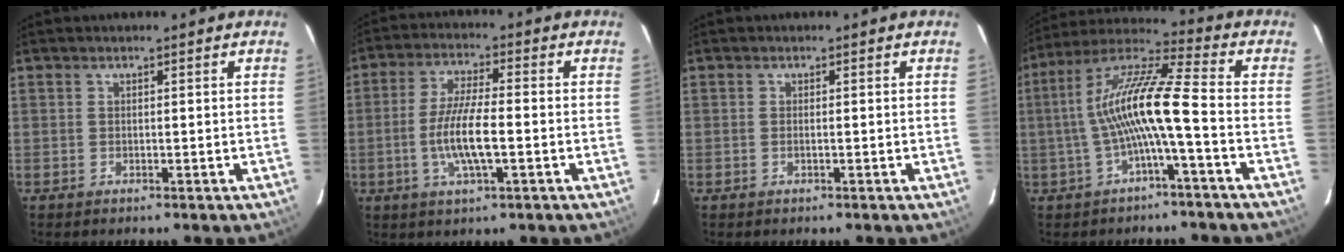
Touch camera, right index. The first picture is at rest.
{"total": 9.0, "force": [-2.3, 1.7, 8.5], "torque": [-0.167, -0.002, -0.047]}
{"total": 0.7, "force": [-0.4, 0.0, 0.6], "torque": [-0.009, 0.005, -0.008]}
{"total": 12.5, "force": [-2.4, 0.7, 12.2], "torque": [-0.243, 0.017, -0.045]}